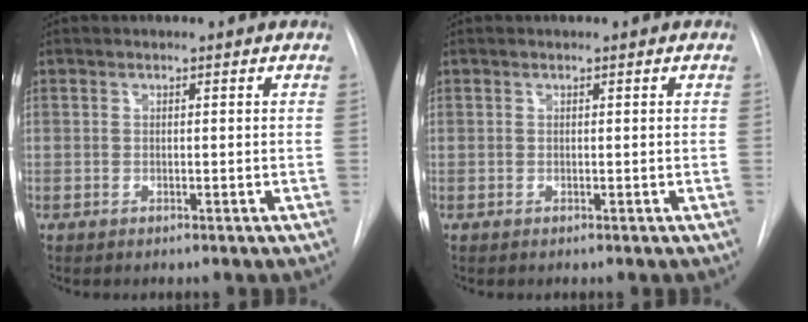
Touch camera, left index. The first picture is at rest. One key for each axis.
{"total": 0.0}